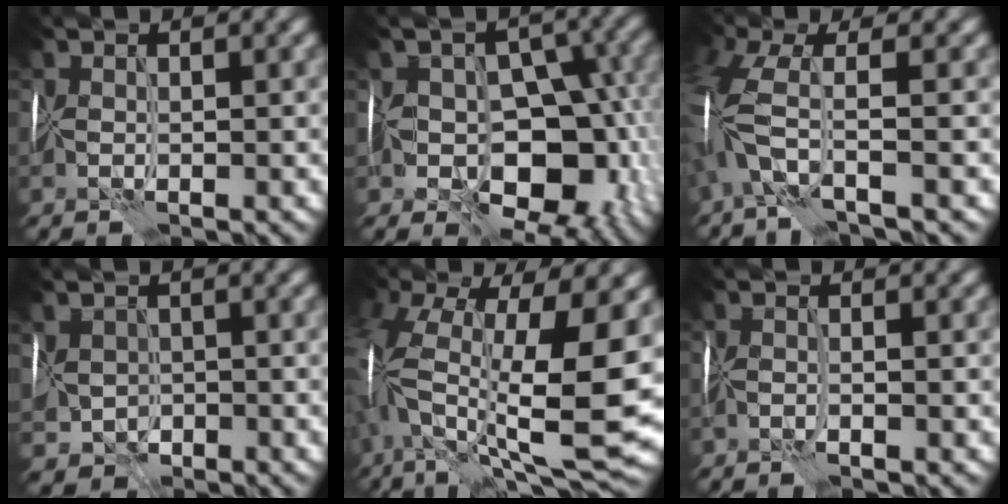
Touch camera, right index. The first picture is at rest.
{"total": 9.8, "force": [-3.1, 6.7, 6.5], "torque": [-0.072, -0.001, -0.049]}
{"total": 5.6, "force": [-1.4, 1.7, 5.1], "torque": [-0.128, 0.012, -0.038]}
{"total": 2.5, "force": [-0.8, 2.2, 0.9], "torque": [-0.018, -0.001, -0.008]}
{"total": 15.5, "force": [-0.6, 5.9, 14.3], "torque": [-0.284, -0.003, 0.004]}
{"total": 0.7, "force": [-0.5, -0.2, 0.4], "torque": [-0.007, 0.000, -0.012]}